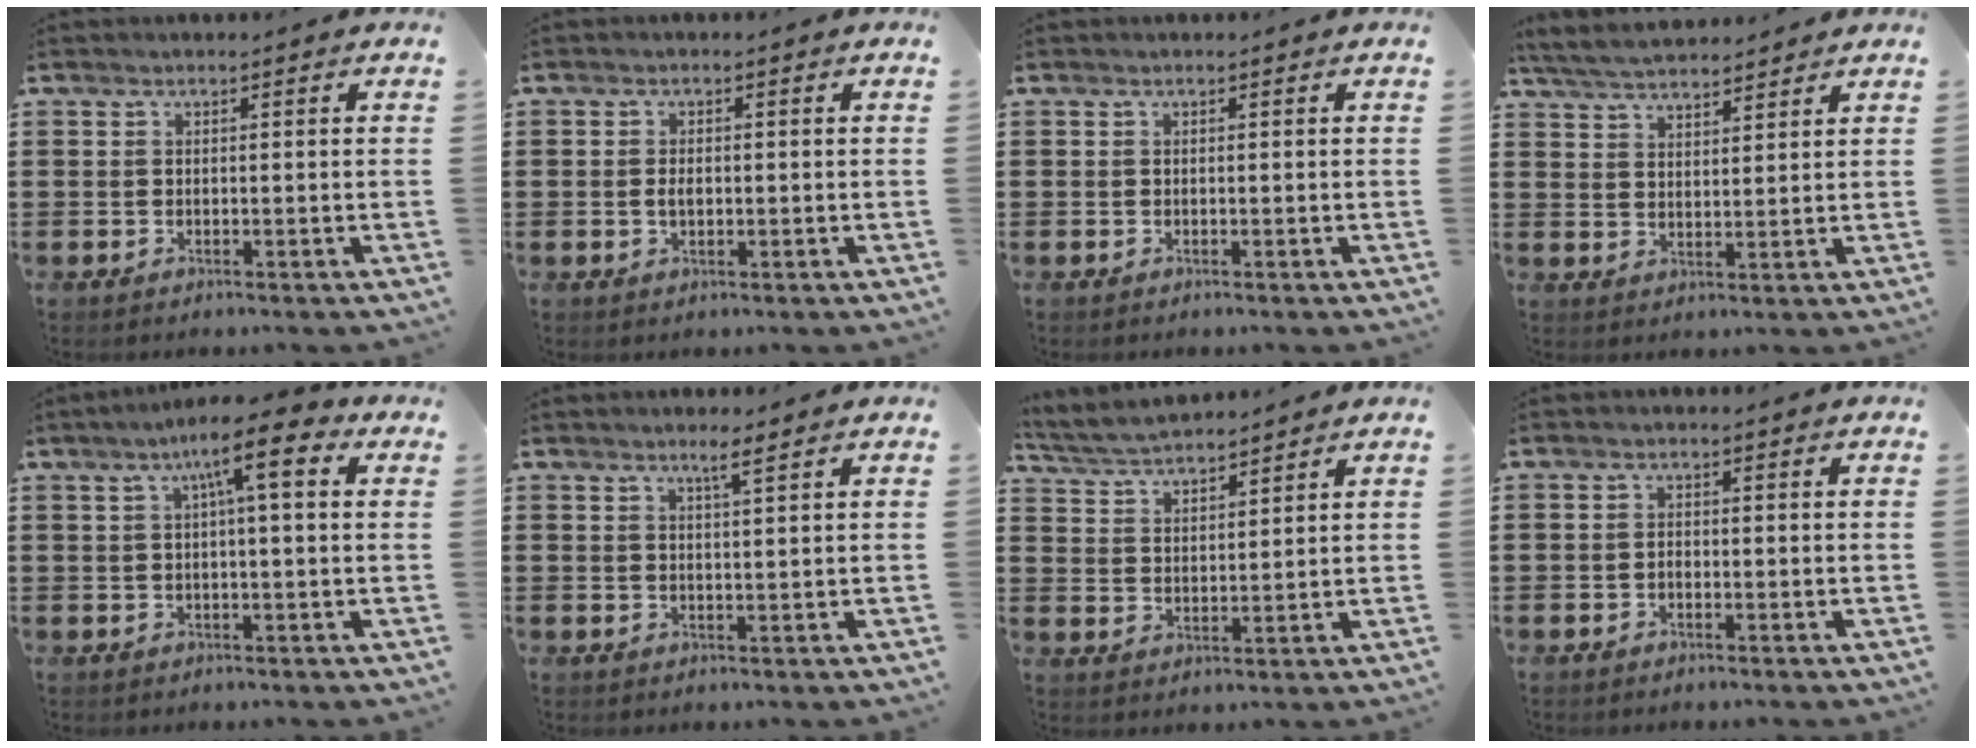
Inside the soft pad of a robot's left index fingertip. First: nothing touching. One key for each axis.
{"total": 1.8, "fx": -0.1, "fy": 0.9, "fz": 1.5, "tx": -0.030, "ty": 0.004, "tz": -0.002}
{"total": 0.0}
{"total": 4.7, "fx": 4.5, "fy": 0.7, "fz": 1.0, "tx": -0.035, "ty": -0.011, "tz": 0.083}
{"total": 7.1, "fx": 2.5, "fy": 0.9, "fz": 6.6, "tx": -0.118, "ty": 0.001, "tz": 0.034}
{"total": 2.2, "fx": 1.7, "fy": -0.1, "fz": 1.4, "tx": -0.032, "ty": 0.000, "tz": 0.030}
{"total": 4.2, "fx": 4.1, "fy": 0.2, "fz": 0.6, "tx": -0.029, "ty": -0.016, "tz": 0.074}
{"total": 0.9, "fx": -0.5, "fy": 0.5, "fz": 0.6, "tx": -0.015, "ty": -0.002, "tz": -0.008}